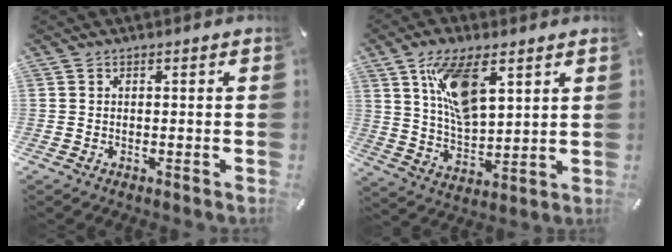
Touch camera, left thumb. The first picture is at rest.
{"total": 13.4, "force": [7.0, 6.5, 9.4], "torque": [-0.179, -0.019, 0.127]}